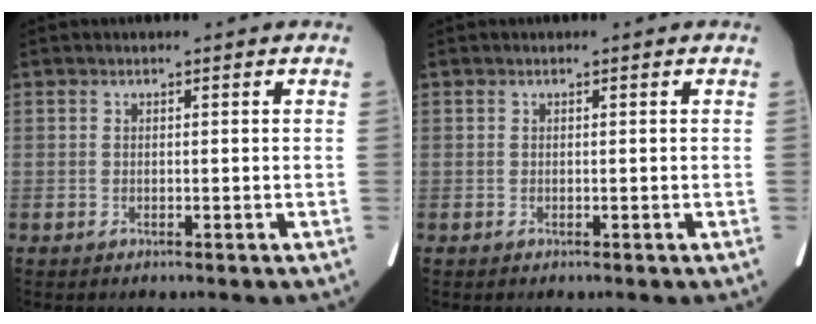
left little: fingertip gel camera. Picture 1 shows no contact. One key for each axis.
{"total": 0.0}